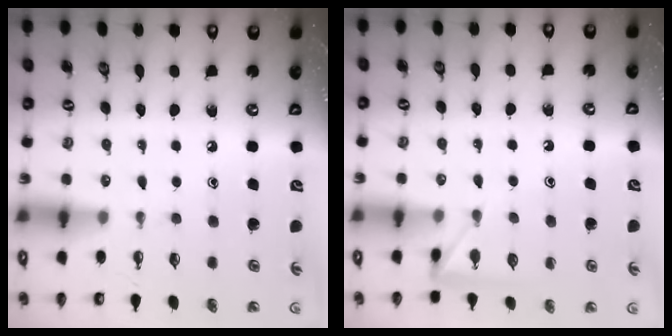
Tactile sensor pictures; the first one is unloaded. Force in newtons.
{"total": 5.2, "press": 5.2, "slide": 0.6}